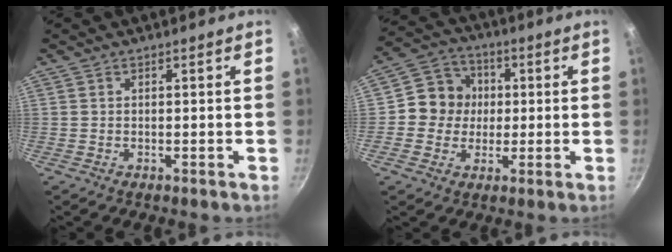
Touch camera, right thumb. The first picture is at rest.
{"total": 8.9, "force": [0.4, 8.4, 2.9], "torque": [-0.008, 0.018, -0.012]}